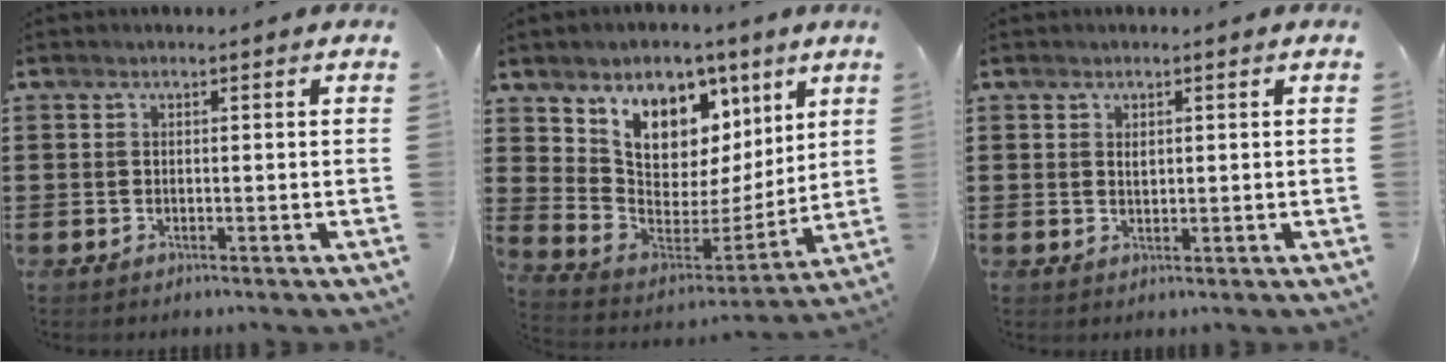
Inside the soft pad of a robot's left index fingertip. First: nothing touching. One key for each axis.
{"total": 9.3, "fx": 6.1, "fy": 6.2, "fz": 3.4, "tx": -0.092, "ty": -0.049, "tz": 0.114}
{"total": 0.8, "fx": 0.3, "fy": 0.5, "fz": 0.6, "tx": -0.014, "ty": 0.002, "tz": 0.006}